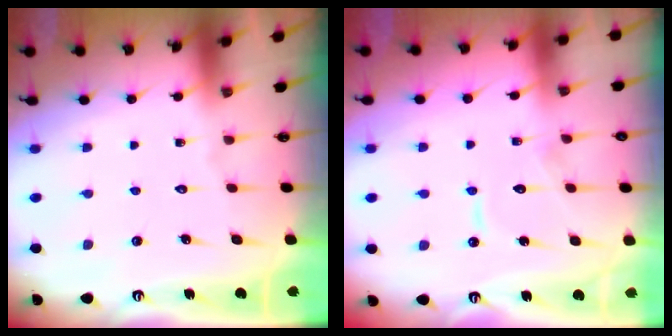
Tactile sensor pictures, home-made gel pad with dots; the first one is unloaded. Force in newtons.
{"total": 7.2, "press": 7.1, "slide": 0.7}